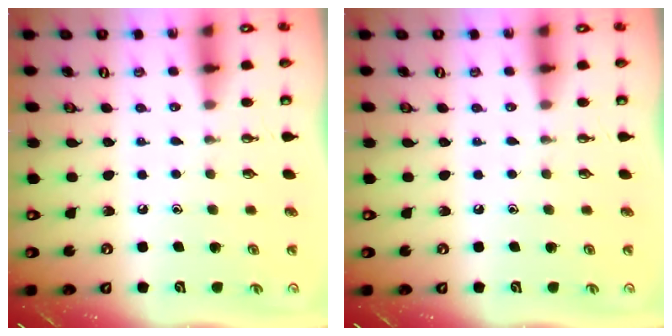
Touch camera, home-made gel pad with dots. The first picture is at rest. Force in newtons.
{"total": 0.0}